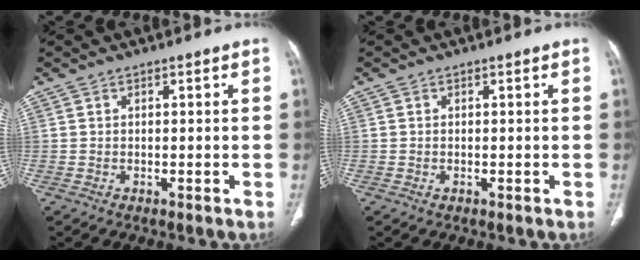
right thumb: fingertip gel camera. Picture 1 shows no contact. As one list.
[{"total": 0.0}]